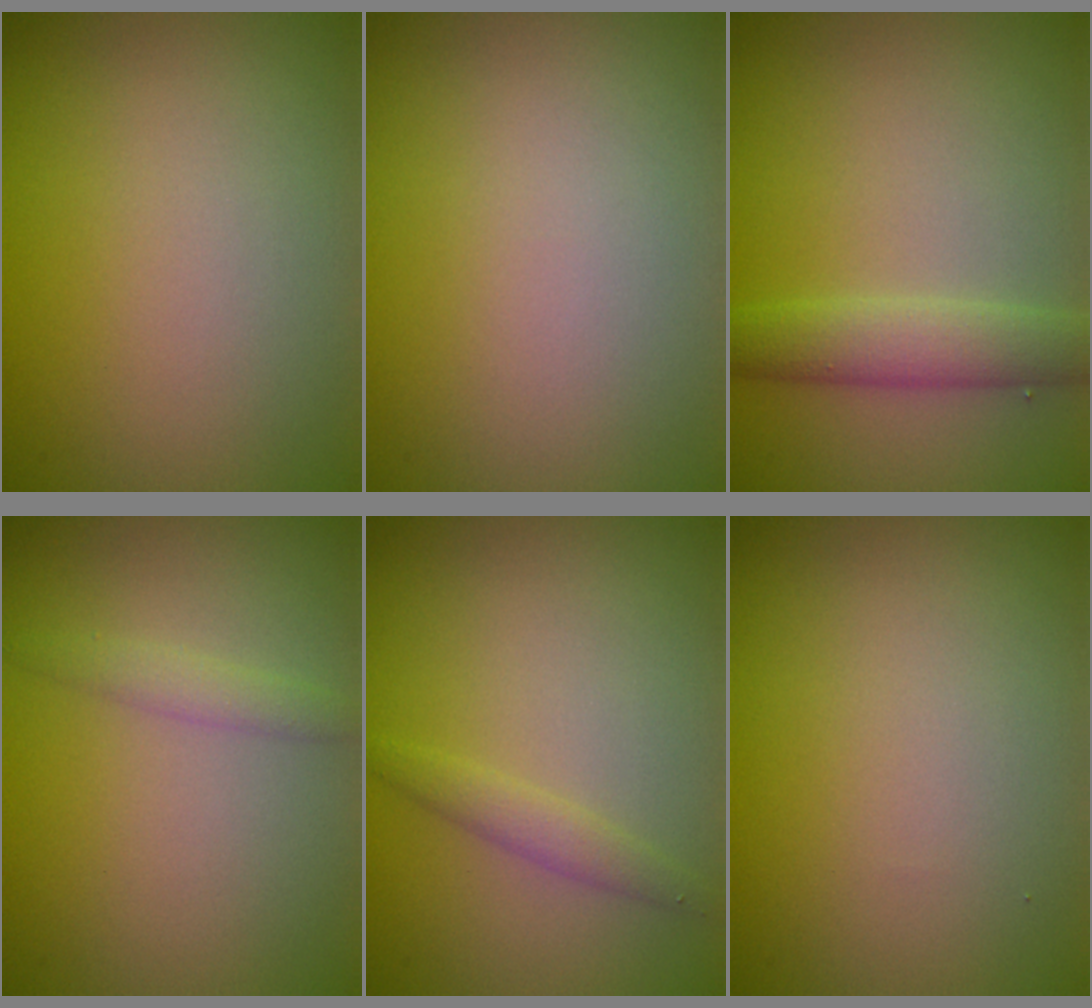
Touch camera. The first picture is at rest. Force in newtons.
{"total": 0.0}
{"total": 3.2, "press": 3.2, "slide": 0.2}
{"total": 1.3, "press": 1.3, "slide": 0.0}
{"total": 1.4, "press": 1.4, "slide": 0.0}
{"total": 0.0}